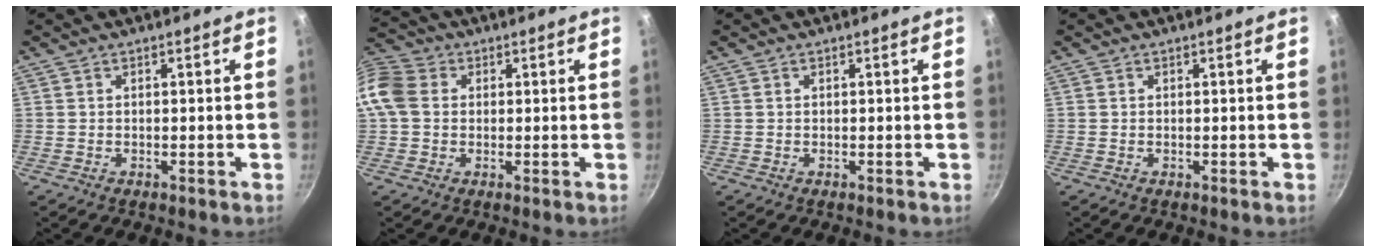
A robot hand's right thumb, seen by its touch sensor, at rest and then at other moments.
{"total": 12.7, "force": [1.2, 10.4, 7.2], "torque": [-0.153, 0.029, 0.008]}
{"total": 0.0}
{"total": 0.0}